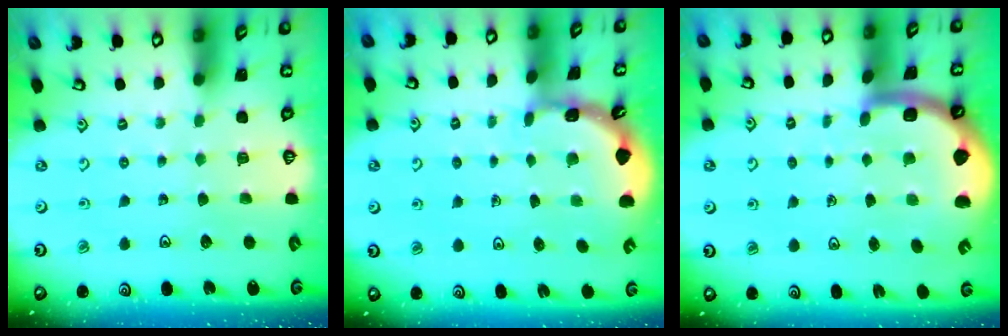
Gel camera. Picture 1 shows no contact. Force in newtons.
{"total": 1.9, "press": 1.9, "slide": 0.0}
{"total": 6.0, "press": 5.4, "slide": 2.7}